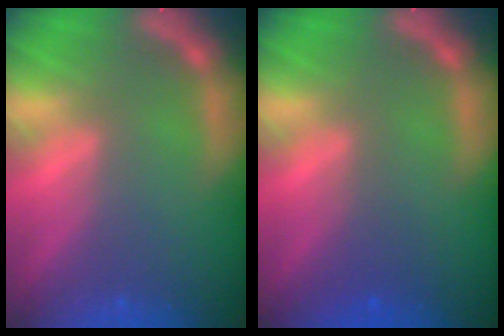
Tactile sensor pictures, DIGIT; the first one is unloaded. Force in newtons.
{"total": 1.5}